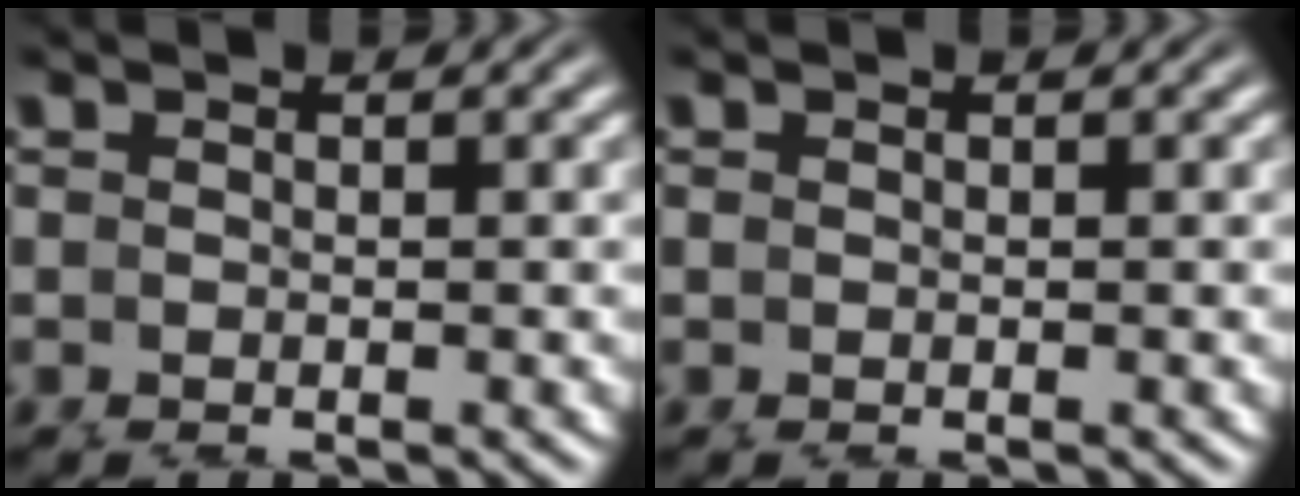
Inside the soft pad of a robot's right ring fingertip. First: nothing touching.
{"total": 0.0}